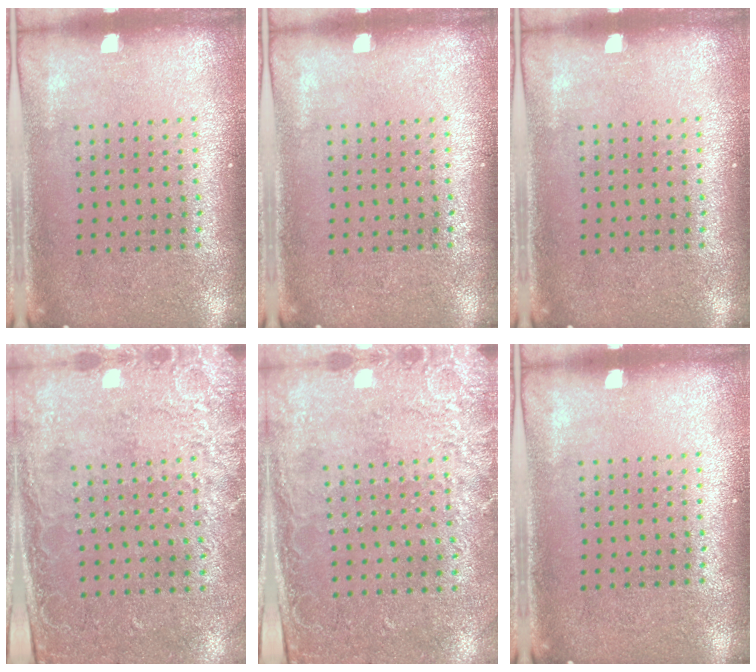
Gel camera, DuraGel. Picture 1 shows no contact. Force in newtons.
{"total": 0.0}
{"total": 0.0}
{"total": 2.5, "press": 1.9, "slide": 1.6}
{"total": 2.5, "press": 1.9, "slide": 1.6}
{"total": 0.0}